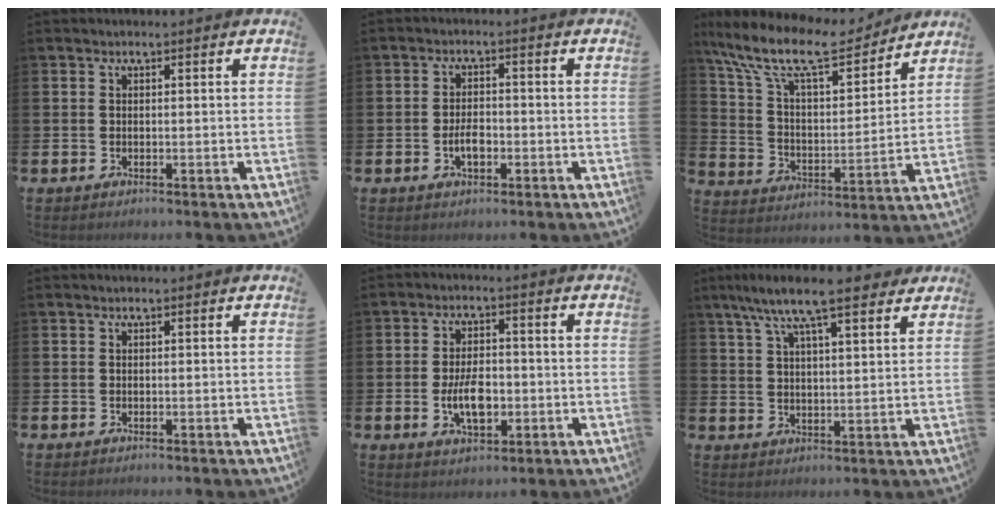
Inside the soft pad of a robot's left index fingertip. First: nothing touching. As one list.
[{"total": 3.0, "force": [-0.9, 1.6, 2.3], "torque": [-0.029, -0.002, -0.021]}, {"total": 12.7, "force": [10.9, 3.5, 5.7], "torque": [-0.146, -0.062, 0.190]}, {"total": 0.0}, {"total": 5.7, "force": [-1.2, 3.0, 4.6], "torque": [-0.064, -0.005, -0.027]}, {"total": 9.5, "force": [8.1, 1.6, 4.8], "torque": [-0.099, -0.027, 0.144]}]